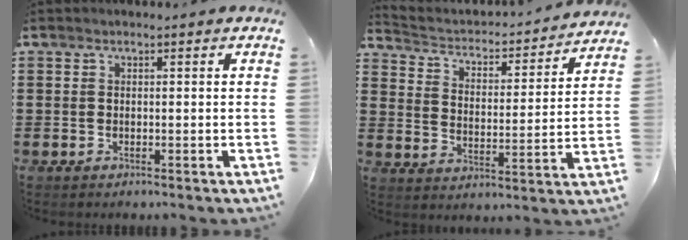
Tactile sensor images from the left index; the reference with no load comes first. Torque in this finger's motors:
{"motor_torque": [1.37, -0.77, 0.29, 0.03]}